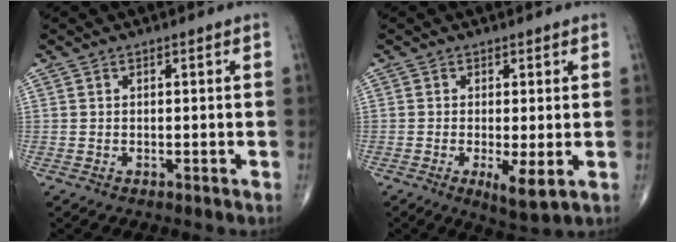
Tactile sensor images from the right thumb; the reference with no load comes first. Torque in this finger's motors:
{"motor_torque": [0.15, 0.66, -0.07, -0.12, 0.02]}